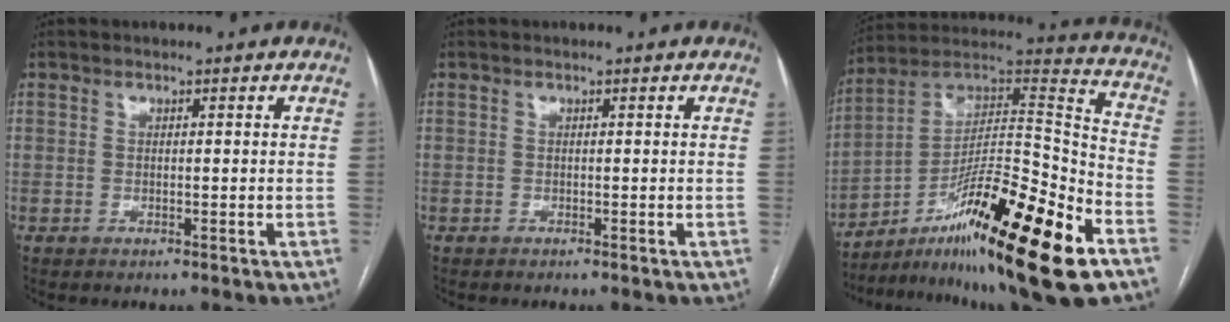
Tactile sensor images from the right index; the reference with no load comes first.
{"total": 0.0}
{"total": 25.1, "force": [-13.7, 1.8, 21.0], "torque": [-0.310, 0.002, -0.224]}